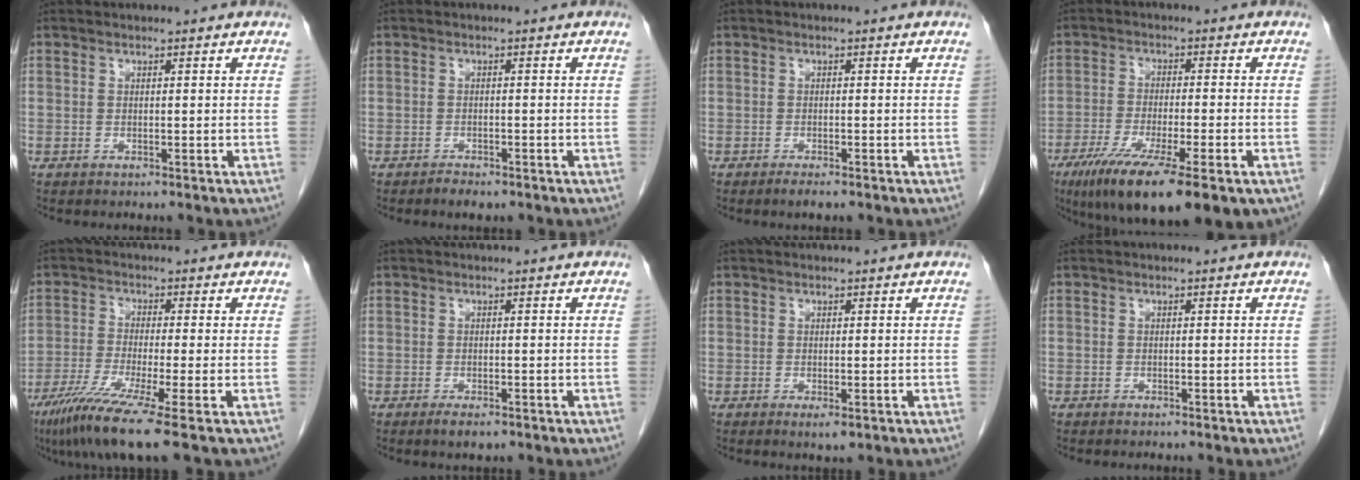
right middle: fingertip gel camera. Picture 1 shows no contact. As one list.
[{"total": 1.9, "force": [-1.5, 0.8, 0.9], "torque": [-0.019, -0.001, -0.019]}, {"total": 1.7, "force": [-1.3, 0.4, 1.1], "torque": [-0.021, -0.003, -0.018]}, {"total": 16.6, "force": [-10.2, 2.8, 12.8], "torque": [-0.190, -0.041, -0.163]}, {"total": 10.0, "force": [-6.3, -1.0, 7.7], "torque": [-0.142, -0.031, -0.110]}, {"total": 2.2, "force": [-1.5, 0.7, 1.5], "torque": [-0.027, -0.003, -0.019]}, {"total": 1.6, "force": [-0.7, 0.5, 1.3], "torque": [-0.017, -0.003, -0.007]}, {"total": 0.5, "force": [-0.4, 0.3, 0.0], "torque": [-0.006, 0.003, -0.008]}]